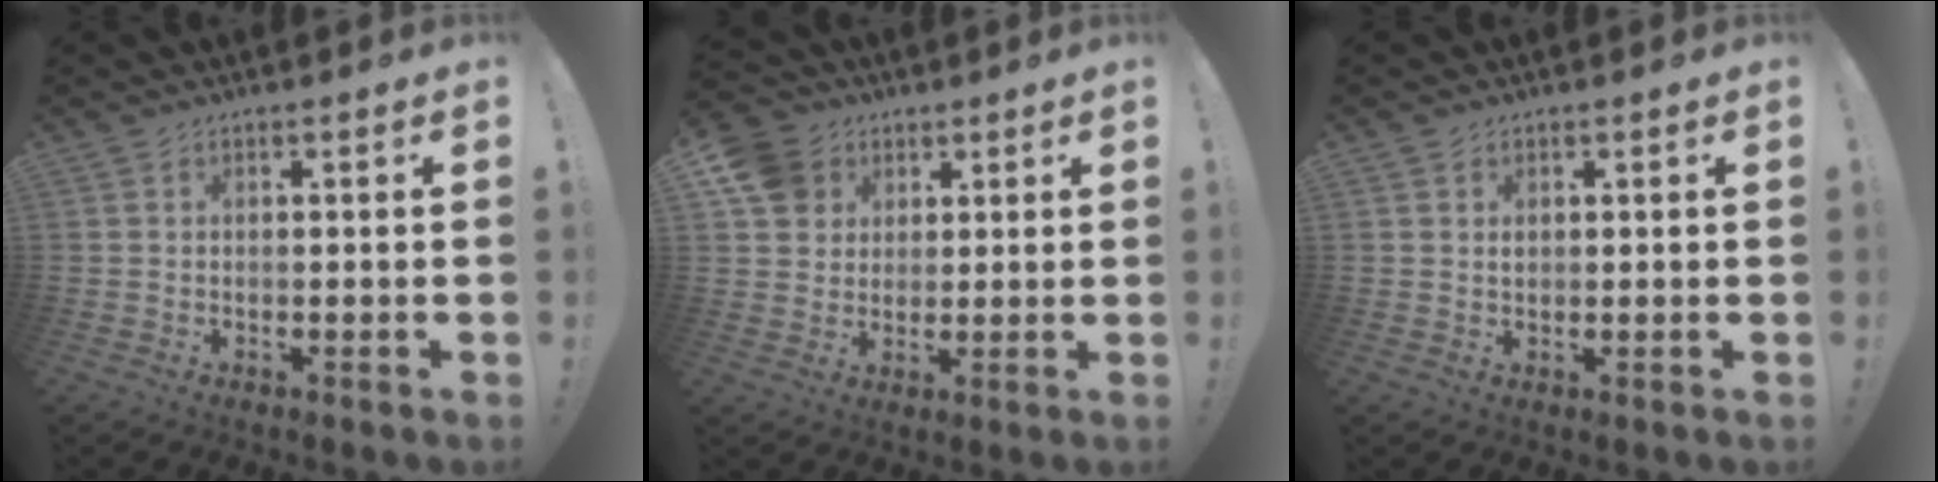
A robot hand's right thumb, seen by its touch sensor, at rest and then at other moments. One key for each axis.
{"total": 10.1, "fx": 4.0, "fy": 8.7, "fz": 3.3, "tx": -0.058, "ty": -0.021, "tz": 0.082}
{"total": 1.1, "fx": 0.6, "fy": 0.9, "fz": 0.3, "tx": -0.004, "ty": 0.002, "tz": 0.011}